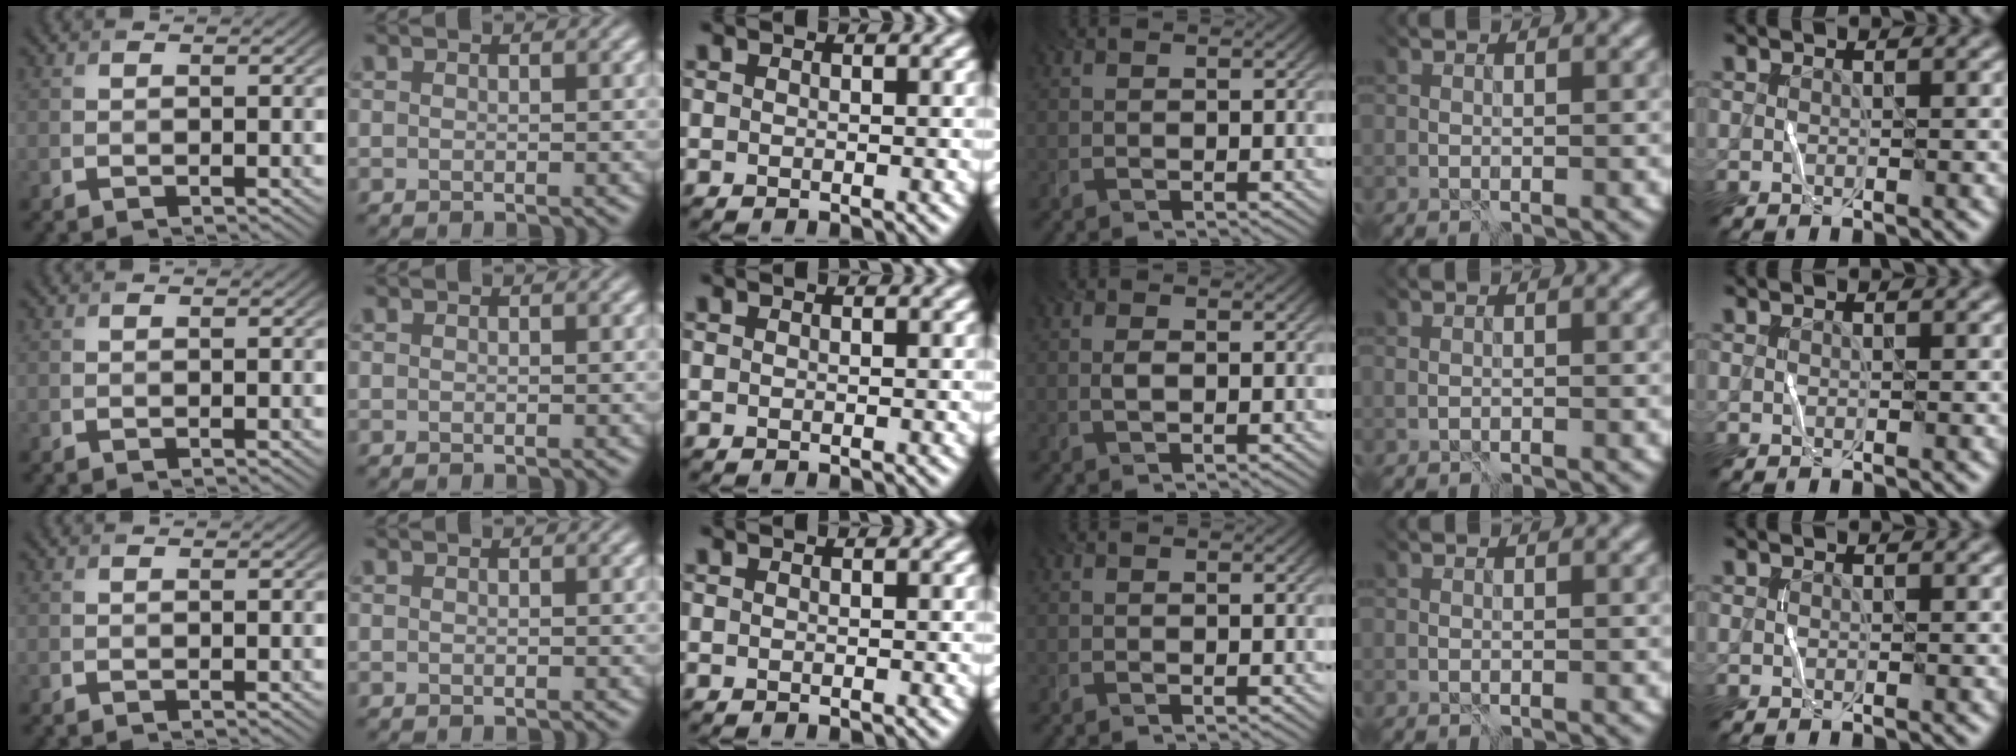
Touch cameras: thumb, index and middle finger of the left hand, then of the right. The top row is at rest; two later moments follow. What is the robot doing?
{"motion": "wrap", "object": "cellophane"}